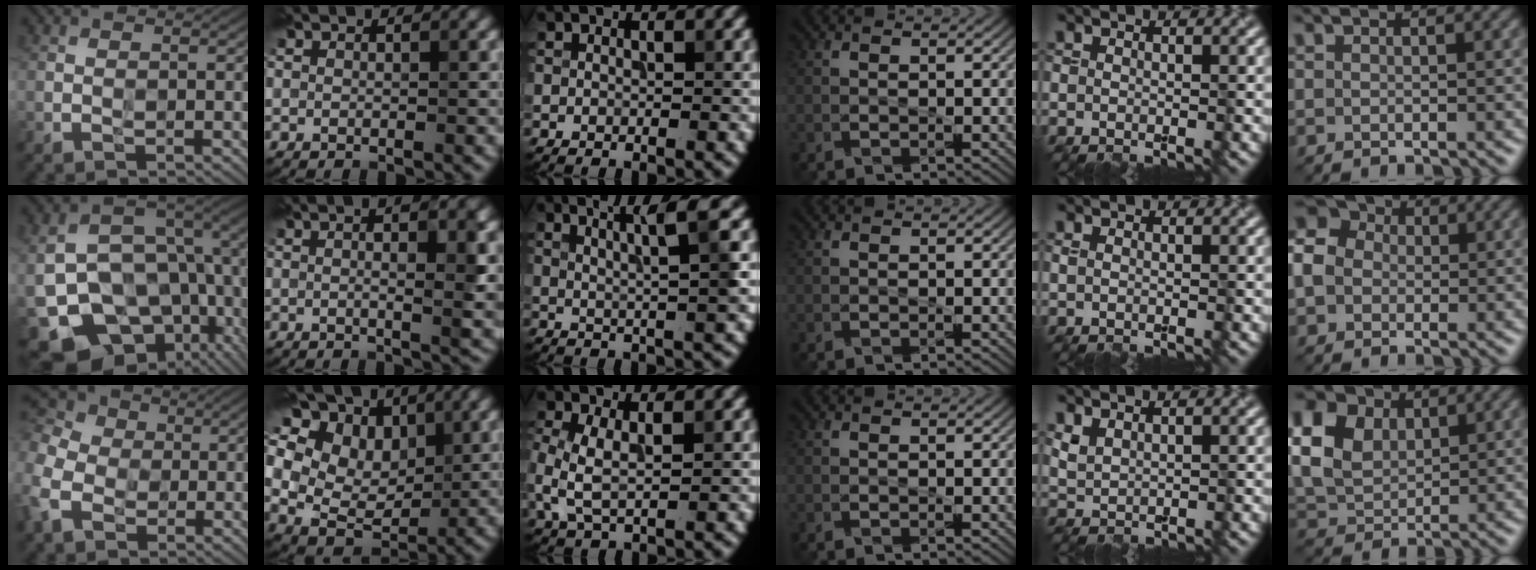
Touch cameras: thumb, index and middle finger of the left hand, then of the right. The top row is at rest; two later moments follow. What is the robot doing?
{"motion": "wipe", "object": "paper plate"}